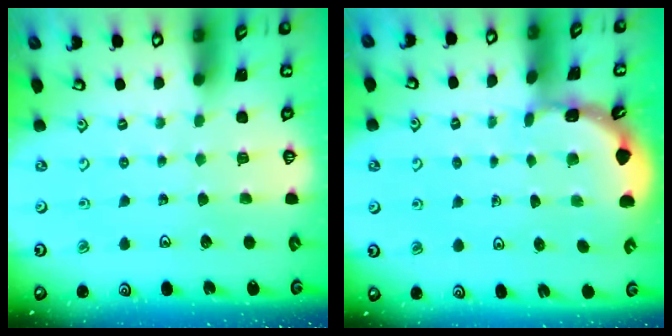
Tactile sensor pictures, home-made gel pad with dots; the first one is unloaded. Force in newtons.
{"total": 1.7, "press": 1.7, "slide": 0.1}